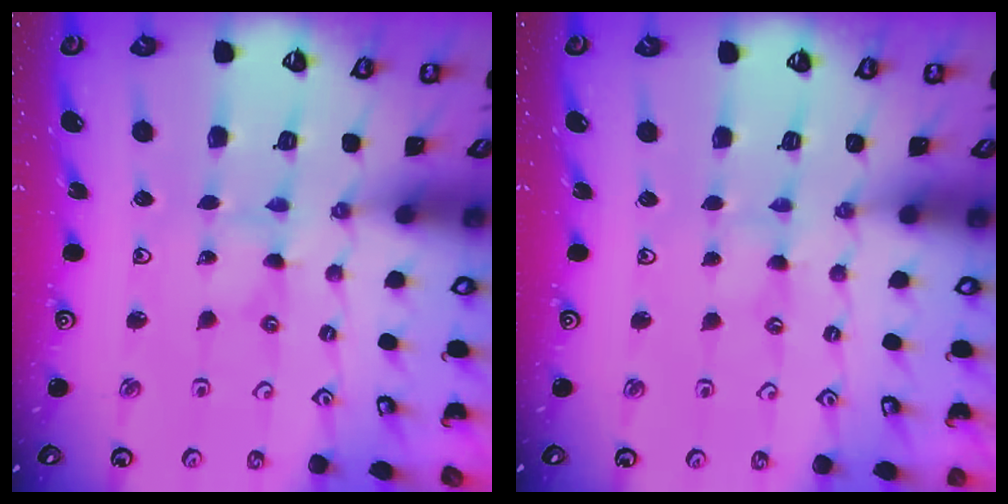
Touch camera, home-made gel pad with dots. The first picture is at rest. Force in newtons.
{"total": 0.9, "press": 0.9, "slide": 0.2}